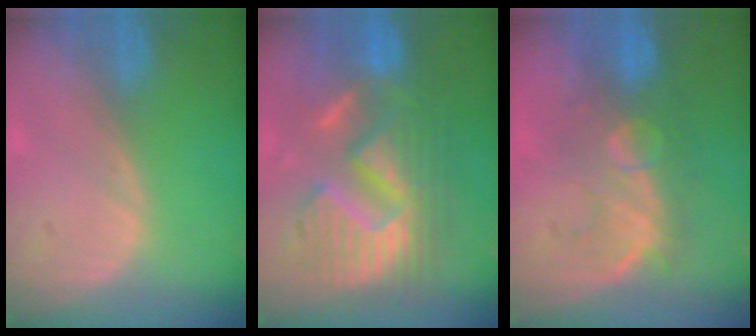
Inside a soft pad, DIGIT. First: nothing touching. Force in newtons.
{"total": 12.9, "press": 12.8, "slide": 1.4}
{"total": 8.6, "press": 8.3, "slide": 2.3}